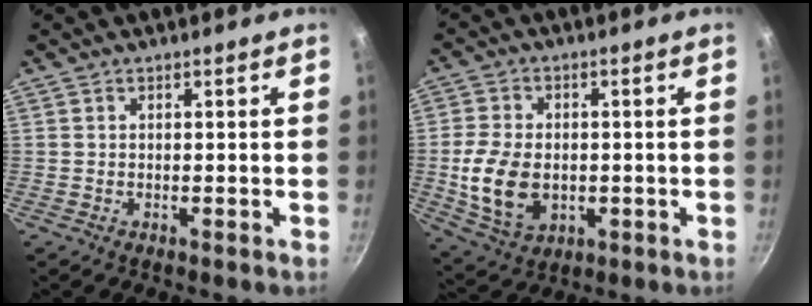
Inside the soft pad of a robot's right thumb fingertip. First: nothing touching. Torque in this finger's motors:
{"motor_torque": [-0.26, 0.71, 1.31, 0.07, 0.14]}